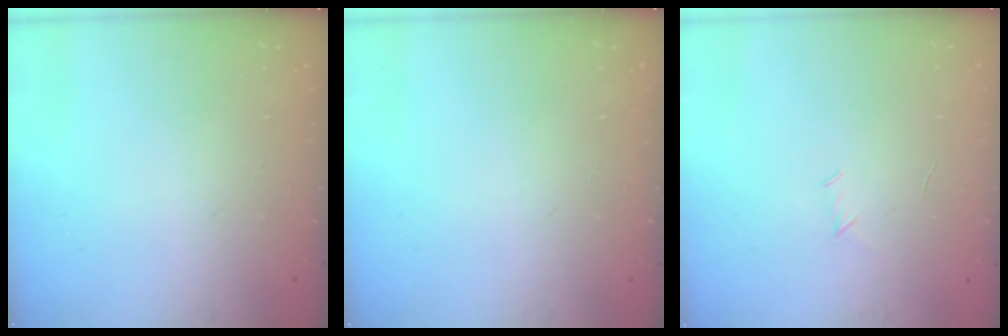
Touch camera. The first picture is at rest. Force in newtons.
{"total": 0.0}
{"total": 3.0, "press": 2.9, "slide": 0.8}